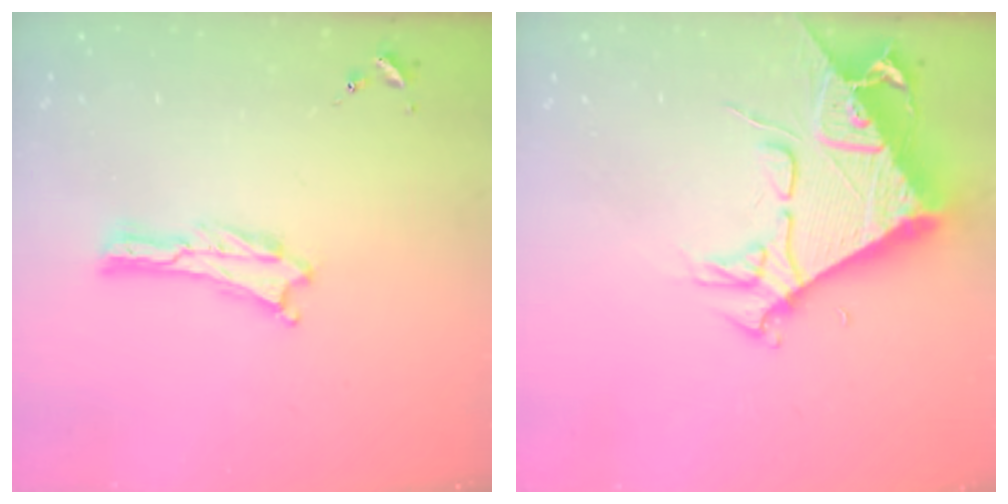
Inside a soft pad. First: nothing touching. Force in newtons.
{"total": 9.6, "press": 9.6, "slide": 1.1}